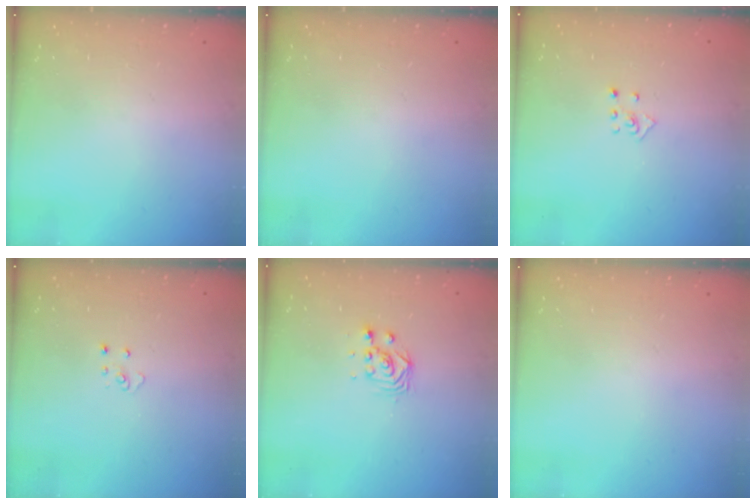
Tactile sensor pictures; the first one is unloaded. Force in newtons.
{"total": 0.0}
{"total": 3.9, "press": 3.9, "slide": 0.2}
{"total": 3.7, "press": 3.7, "slide": 0.3}
{"total": 3.0, "press": 3.0, "slide": 0.0}
{"total": 0.0}